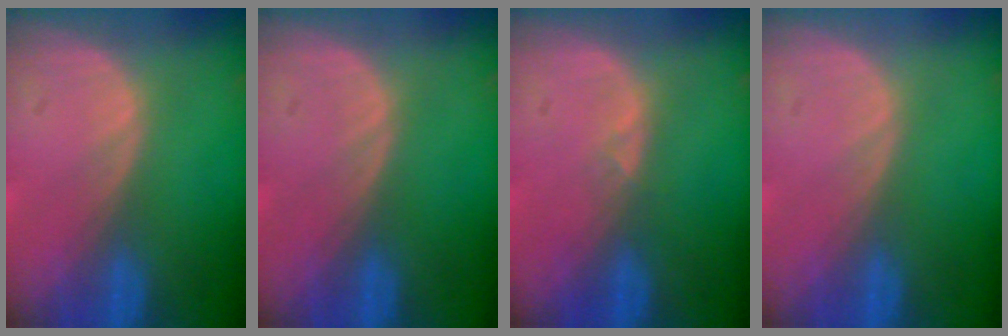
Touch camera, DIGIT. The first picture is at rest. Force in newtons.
{"total": 0.0}
{"total": 0.7, "press": 0.6, "slide": 0.3}
{"total": 0.0}